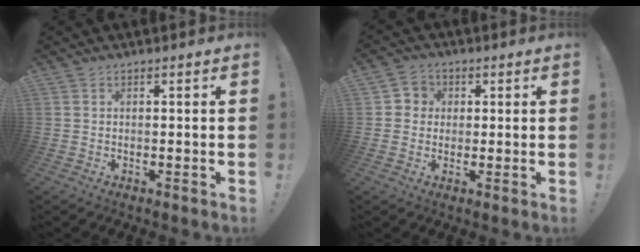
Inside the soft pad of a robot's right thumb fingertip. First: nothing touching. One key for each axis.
{"total": 4.5, "fx": 0.0, "fy": 4.4, "fz": 1.0, "tx": -0.012, "ty": 0.007, "tz": -0.001}